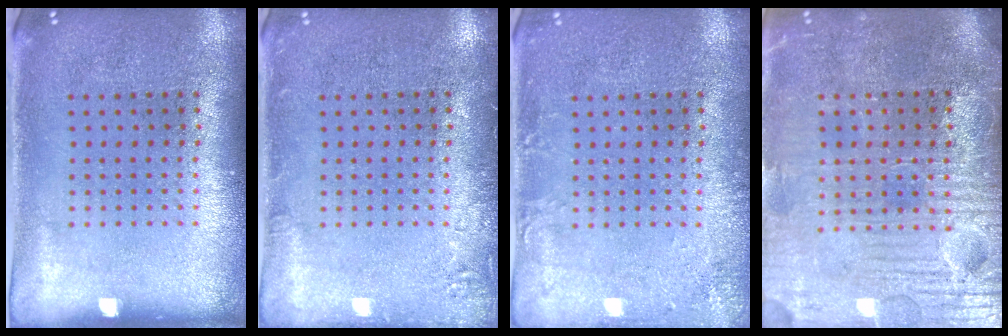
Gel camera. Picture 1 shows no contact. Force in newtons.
{"total": 1.5, "press": 1.5, "slide": 0.2}
{"total": 1.9, "press": 1.9, "slide": 0.2}
{"total": 3.9, "press": 3.7, "slide": 1.1}